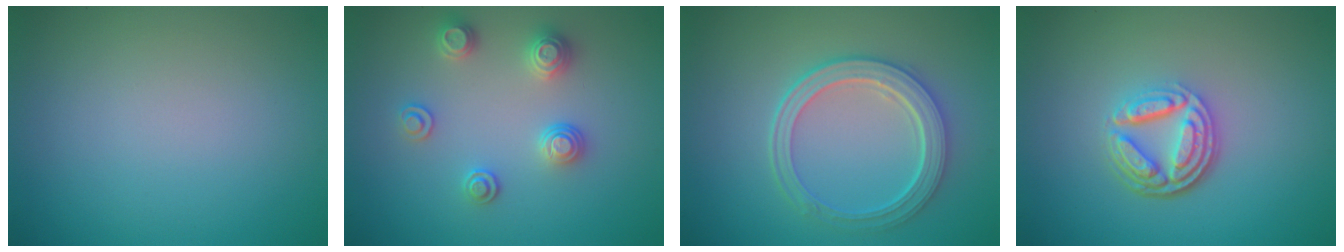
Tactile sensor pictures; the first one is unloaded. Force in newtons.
{"total": 2.6, "press": 2.6, "slide": 0.2}
{"total": 4.7, "press": 3.9, "slide": 2.7}
{"total": 4.8, "press": 3.5, "slide": 3.2}